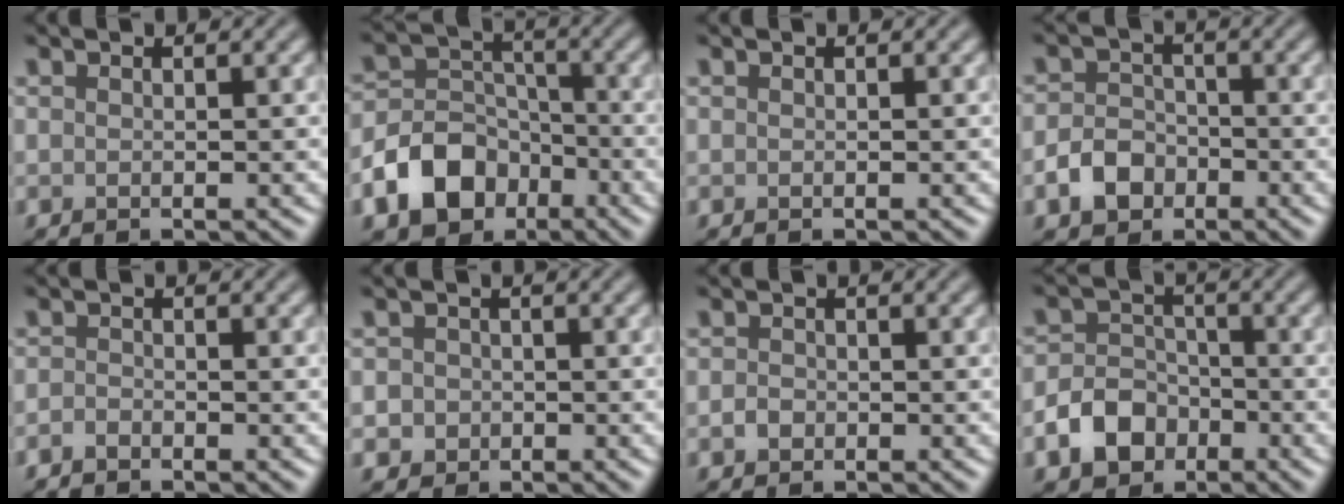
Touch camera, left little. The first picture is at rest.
{"total": 7.7, "force": [-4.1, 5.7, 3.3], "torque": [-0.049, 0.003, -0.087]}
{"total": 0.0}
{"total": 3.5, "force": [-1.7, 2.6, 1.6], "torque": [-0.029, 0.001, -0.034]}
{"total": 0.9, "force": [-0.8, 0.4, 0.4], "torque": [-0.006, -0.001, -0.017]}
{"total": 2.1, "force": [-0.4, 2.0, 0.5], "torque": [0.009, 0.001, -0.011]}
{"total": 1.0, "force": [-0.4, 0.8, 0.4], "torque": [-0.008, -0.001, -0.009]}
{"total": 4.7, "force": [-2.4, 3.5, 2.1], "torque": [-0.036, 0.000, -0.049]}